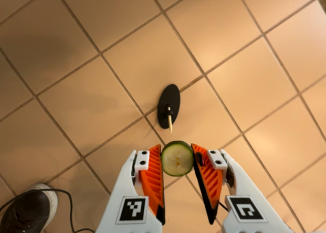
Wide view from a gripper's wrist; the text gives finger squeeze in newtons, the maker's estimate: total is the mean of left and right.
{"total": 7.9, "left": 7.4, "right": 8.3}